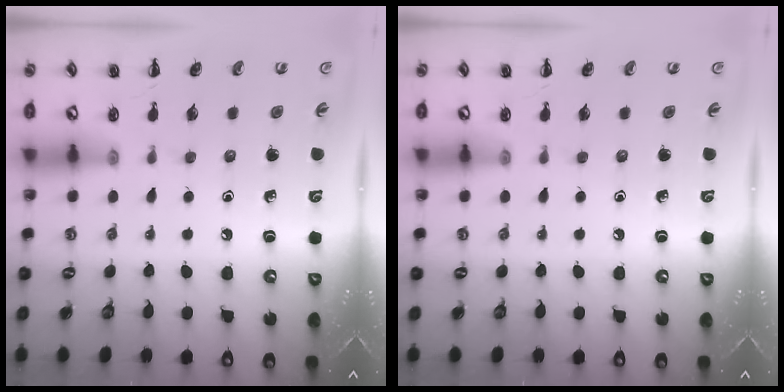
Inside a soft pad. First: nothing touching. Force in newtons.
{"total": 0.0}